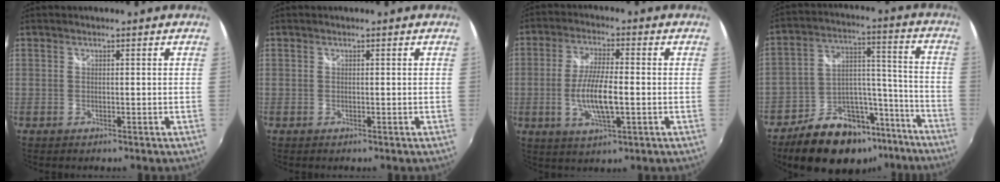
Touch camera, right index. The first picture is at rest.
{"total": 0.0}
{"total": 9.4, "force": [-1.8, 2.3, 8.9], "torque": [-0.176, -0.007, -0.034]}
{"total": 19.7, "force": [-14.1, 10.9, 8.4], "torque": [-0.145, 0.063, -0.193]}